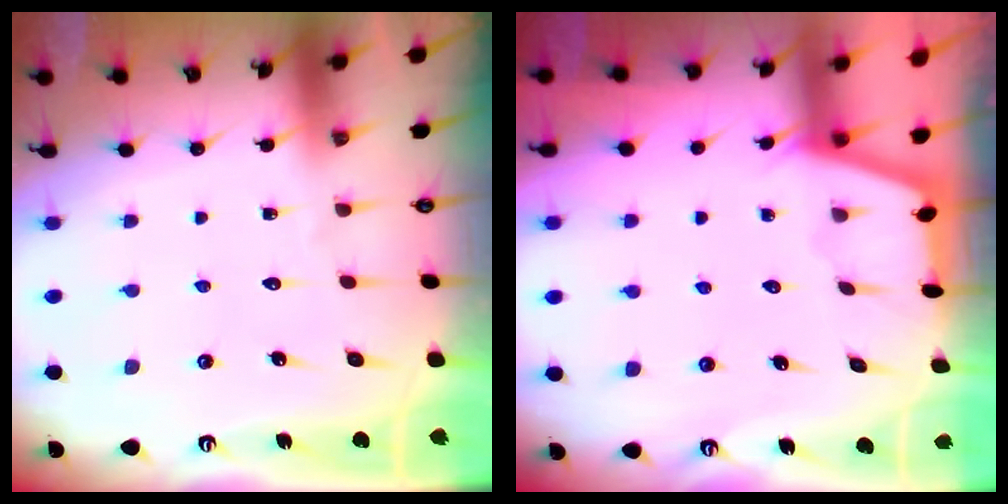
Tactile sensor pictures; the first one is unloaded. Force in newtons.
{"total": 1.7, "press": 1.7, "slide": 0.4}